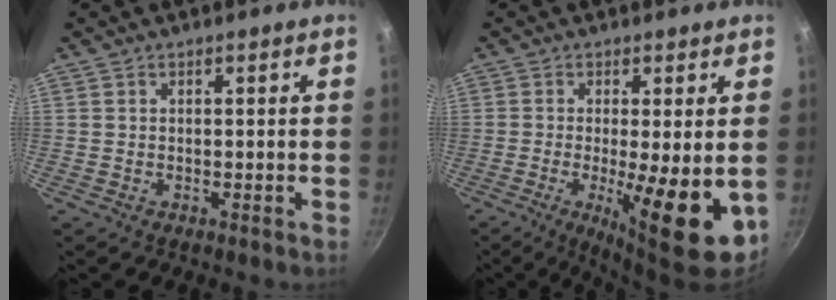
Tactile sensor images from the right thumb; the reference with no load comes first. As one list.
[{"total": 12.7, "force": [-2.3, 2.8, 12.2], "torque": [-0.182, -0.014, -0.028]}]